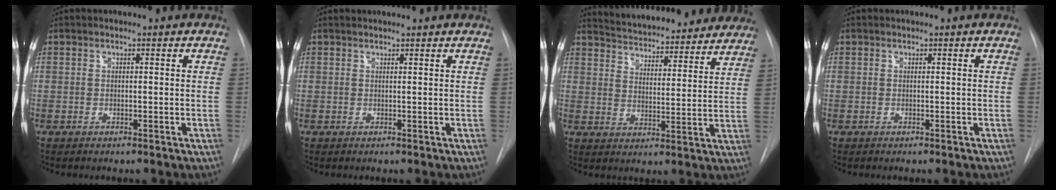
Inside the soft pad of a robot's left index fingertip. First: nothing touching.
{"total": 3.1, "force": [3.0, 0.2, 0.9], "torque": [-0.012, 0.027, 0.037]}
{"total": 23.9, "force": [22.1, 5.4, 7.4], "torque": [-0.117, -0.017, 0.282]}
{"total": 0.0}